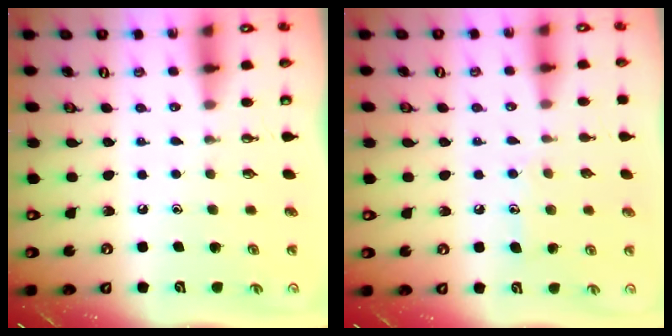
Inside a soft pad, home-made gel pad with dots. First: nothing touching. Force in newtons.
{"total": 6.8, "press": 6.8, "slide": 0.5}